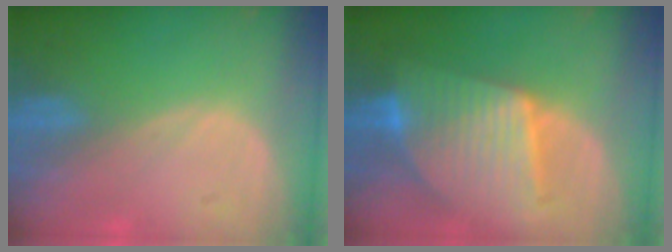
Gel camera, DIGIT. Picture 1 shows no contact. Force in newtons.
{"total": 10.1, "press": 10.0, "slide": 0.7}